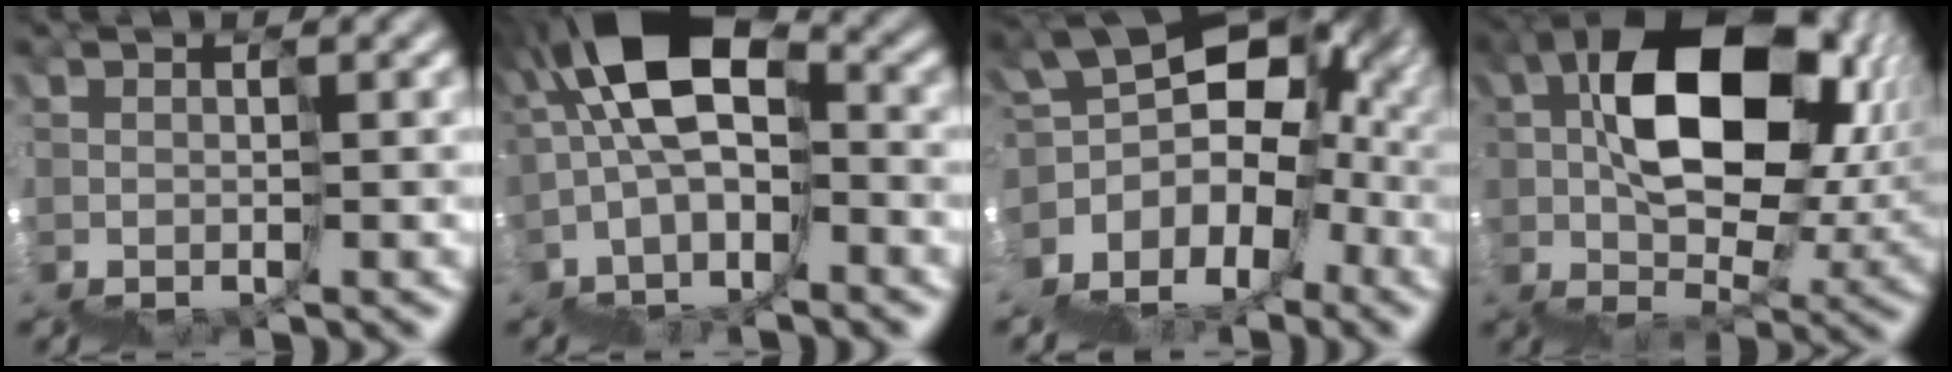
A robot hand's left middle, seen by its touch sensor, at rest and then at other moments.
{"total": 7.6, "force": [-0.2, 4.7, 5.9], "torque": [-0.093, 0.038, -0.006]}
{"total": 8.0, "force": [-1.1, 6.1, 5.1], "torque": [-0.061, 0.019, -0.013]}
{"total": 12.7, "force": [5.0, 8.2, 8.4], "torque": [-0.133, 0.030, 0.080]}